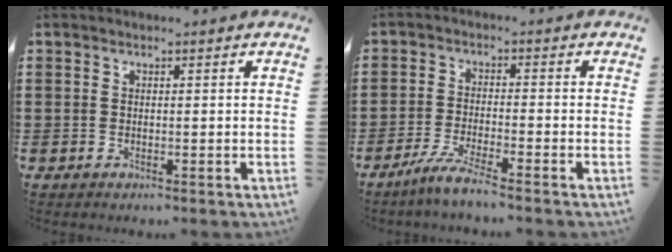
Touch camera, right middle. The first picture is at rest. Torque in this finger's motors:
{"motor_torque": [2.14, 0.00, 0.09, 0.06]}